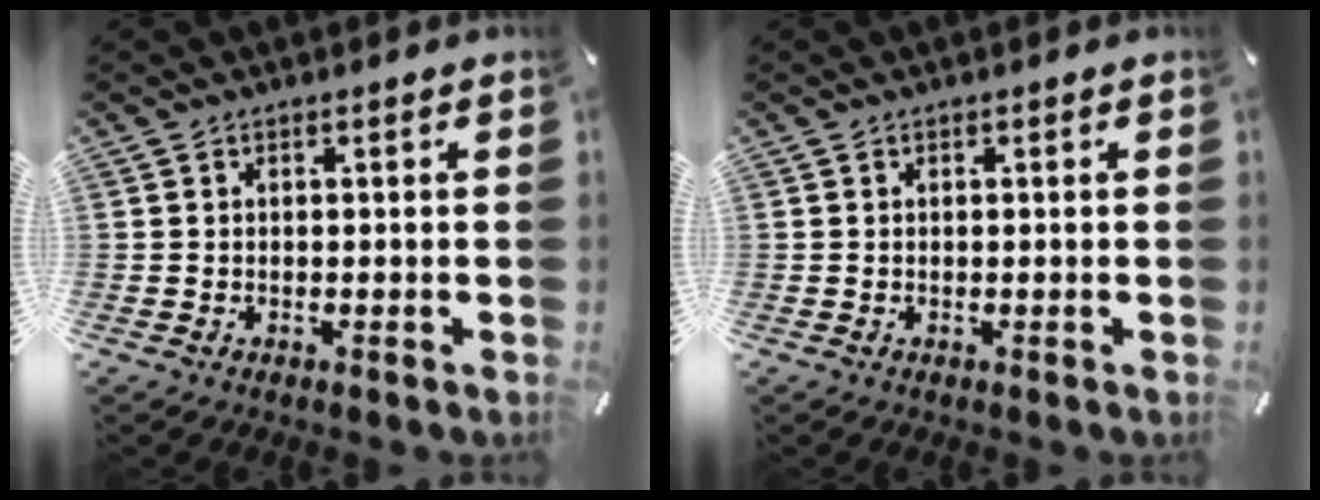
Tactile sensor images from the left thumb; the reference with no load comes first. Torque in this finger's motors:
{"motor_torque": [-0.12, -0.06, -0.03, 0.02, 0.00]}